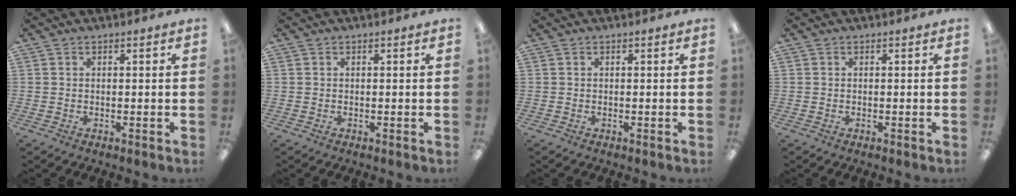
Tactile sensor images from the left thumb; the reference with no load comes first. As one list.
[{"total": 0.0}, {"total": 0.0}, {"total": 0.0}]